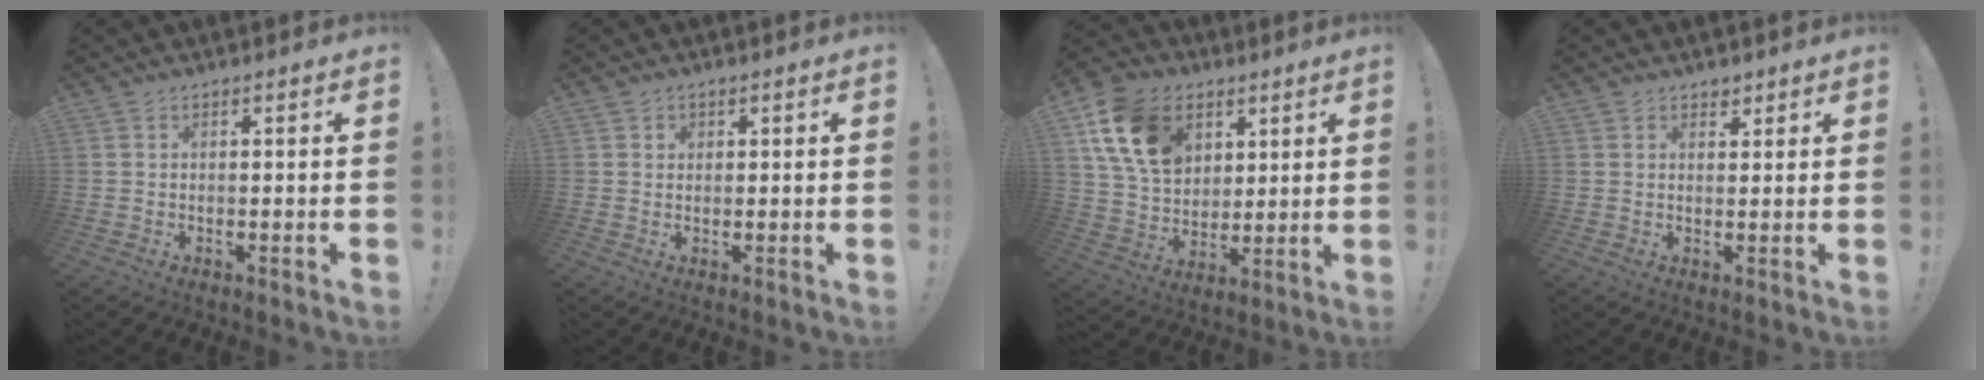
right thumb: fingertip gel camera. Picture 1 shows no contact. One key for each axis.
{"total": 1.4, "fx": 0.6, "fy": 1.2, "fz": 0.3, "tx": 0.004, "ty": -0.003, "tz": 0.009}
{"total": 17.8, "fx": 7.7, "fy": 12.8, "fz": 9.7, "tx": -0.168, "ty": -0.027, "tz": 0.151}
{"total": 2.2, "fx": 1.7, "fy": 1.4, "fz": 0.4, "tx": 0.009, "ty": -0.011, "tz": 0.028}